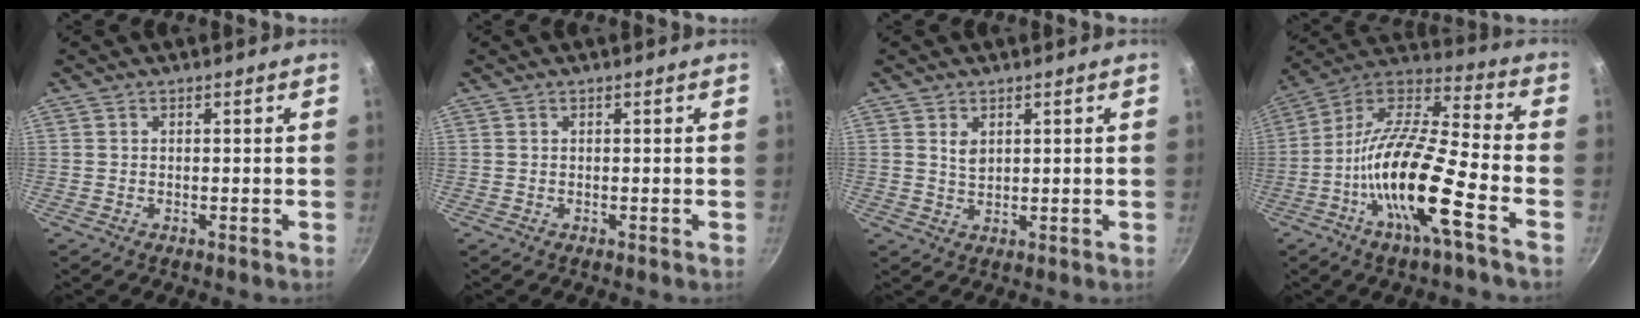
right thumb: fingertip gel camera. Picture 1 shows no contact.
{"total": 0.0}
{"total": 2.6, "force": [1.1, 1.7, 1.6], "torque": [-0.025, -0.006, 0.022]}
{"total": 19.9, "force": [-7.7, 4.7, 17.7], "torque": [-0.317, 0.045, -0.163]}